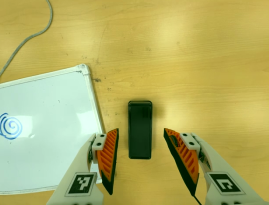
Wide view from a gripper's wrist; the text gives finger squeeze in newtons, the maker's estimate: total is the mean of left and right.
{"total": 0.0}